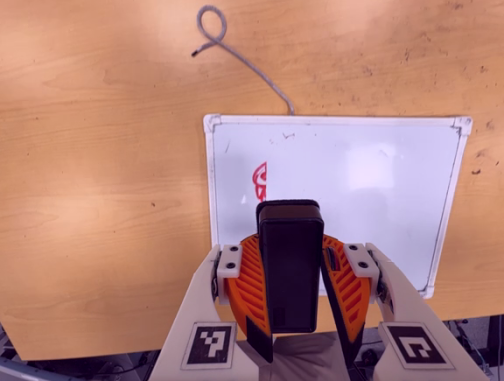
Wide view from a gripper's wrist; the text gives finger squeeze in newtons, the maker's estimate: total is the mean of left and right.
{"total": 11.3, "left": 10.1, "right": 12.4}